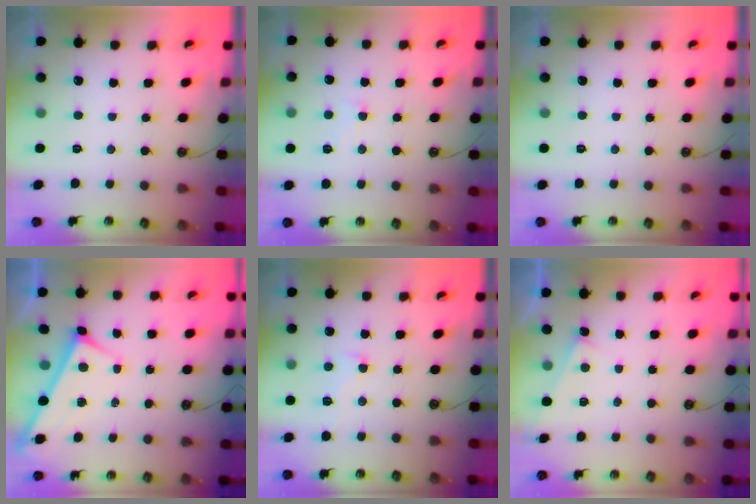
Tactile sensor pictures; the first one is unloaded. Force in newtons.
{"total": 0.7, "press": 0.1, "slide": 0.7}
{"total": 0.0}
{"total": 3.0, "press": 3.0, "slide": 0.3}
{"total": 1.4, "press": 1.1, "slide": 0.8}
{"total": 7.3, "press": 7.3, "slide": 0.3}